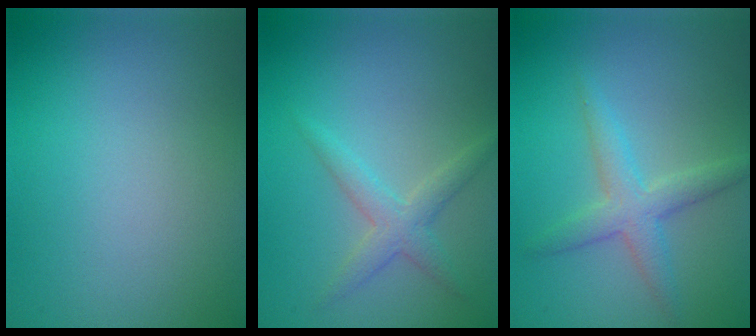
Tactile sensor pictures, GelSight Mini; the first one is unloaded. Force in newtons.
{"total": 2.3, "press": 2.3, "slide": 0.0}
{"total": 2.9, "press": 2.9, "slide": 0.0}